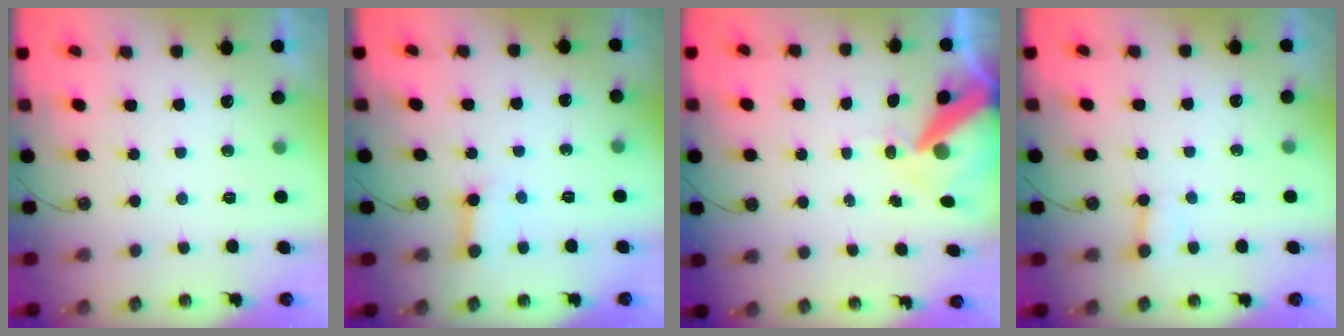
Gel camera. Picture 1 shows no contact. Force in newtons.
{"total": 3.9, "press": 3.9, "slide": 0.5}
{"total": 11.9, "press": 11.8, "slide": 1.4}
{"total": 3.0, "press": 3.0, "slide": 0.3}